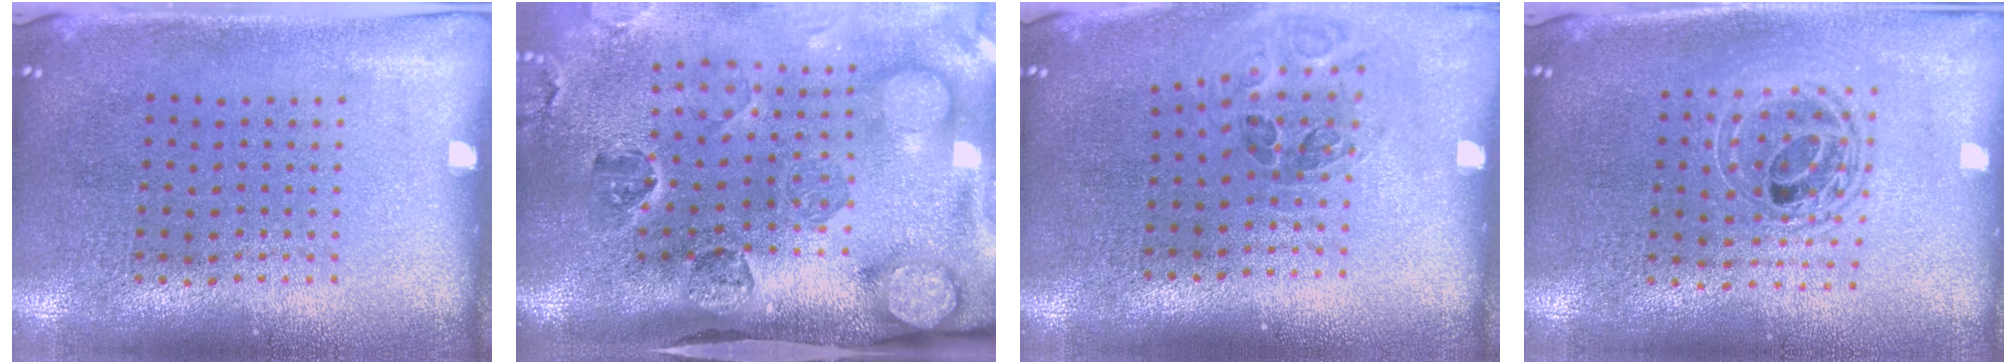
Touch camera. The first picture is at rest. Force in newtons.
{"total": 4.1, "press": 3.1, "slide": 2.6}
{"total": 1.2, "press": 1.1, "slide": 0.4}
{"total": 1.6, "press": 1.4, "slide": 0.8}